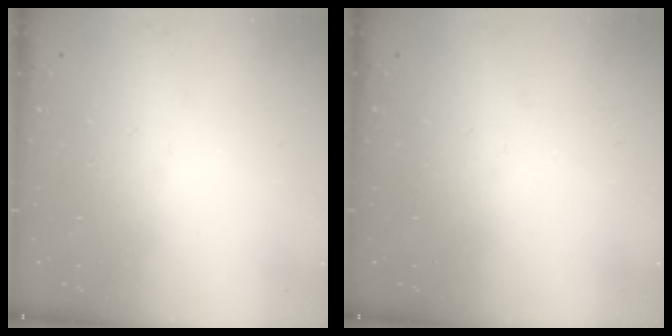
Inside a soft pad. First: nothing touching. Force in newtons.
{"total": 0.0}